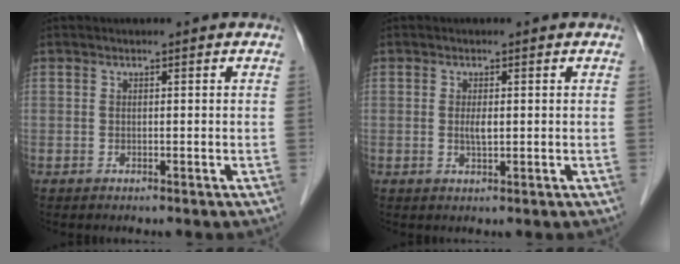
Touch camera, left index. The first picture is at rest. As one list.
[{"total": 1.6, "force": [0.1, 0.3, 1.5], "torque": [-0.034, -0.001, 0.003]}]